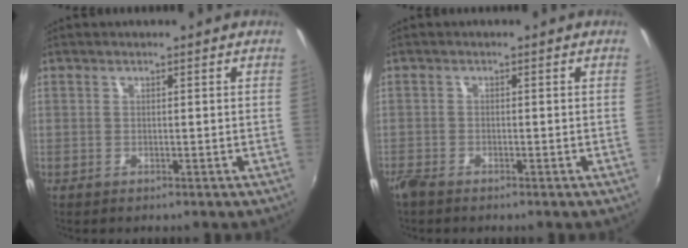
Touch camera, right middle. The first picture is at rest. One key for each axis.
{"total": 2.2, "fx": -1.9, "fy": 0.5, "fz": 1.0, "tx": -0.026, "ty": -0.008, "tz": -0.040}